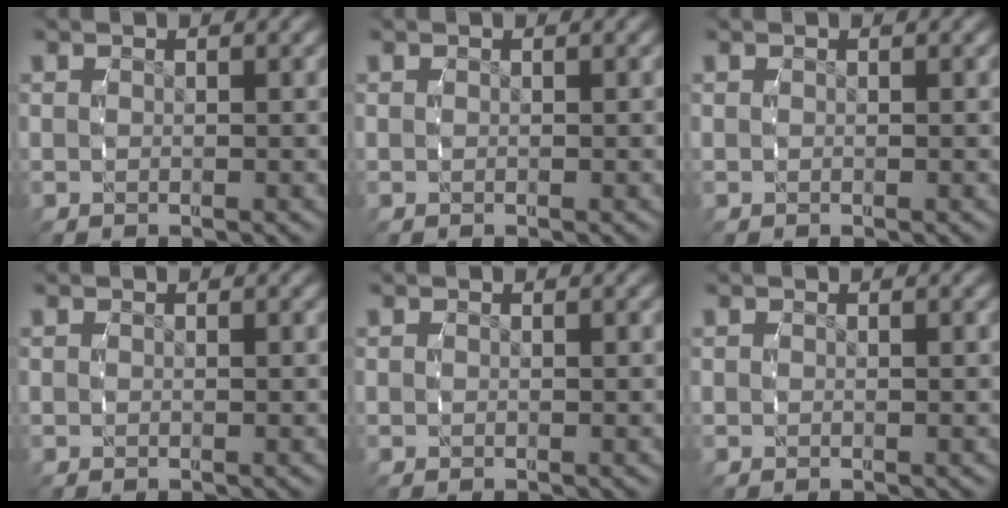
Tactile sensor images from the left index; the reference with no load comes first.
{"total": 0.0}
{"total": 0.0}
{"total": 0.0}
{"total": 0.0}
{"total": 0.0}